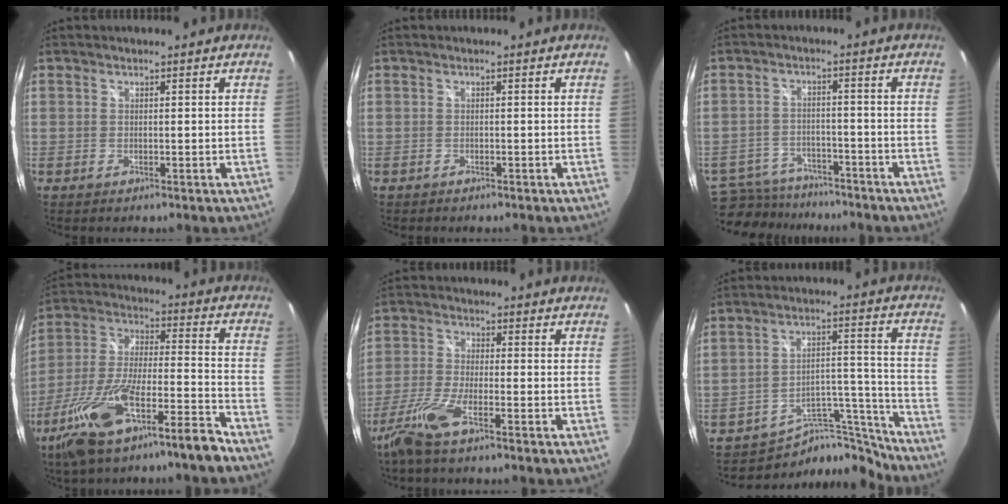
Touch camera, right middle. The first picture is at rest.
{"total": 0.7, "force": [-0.6, 0.3, 0.1], "torque": [-0.006, 0.001, -0.009]}
{"total": 11.6, "force": [-9.8, 5.4, 3.1], "torque": [-0.087, 0.003, -0.143]}
{"total": 18.2, "force": [-12.8, 2.9, 12.7], "torque": [-0.248, -0.006, -0.228]}
{"total": 7.7, "force": [-5.2, 0.9, 5.6], "torque": [-0.132, -0.010, -0.106]}
{"total": 12.8, "force": [-11.8, 4.4, 2.3], "torque": [-0.020, 0.058, -0.173]}